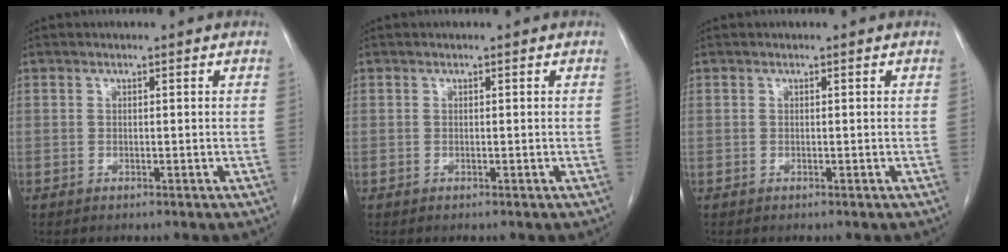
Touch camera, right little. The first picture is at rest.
{"total": 0.0}
{"total": 0.0}